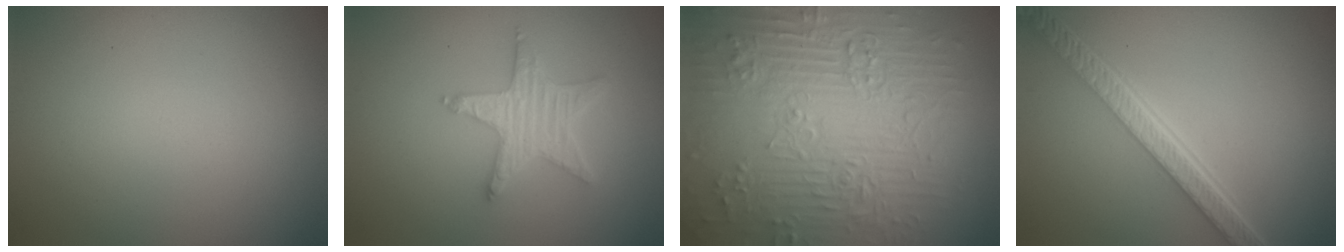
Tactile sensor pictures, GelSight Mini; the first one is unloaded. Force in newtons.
{"total": 3.6, "press": 3.5, "slide": 0.7}
{"total": 11.2, "press": 7.4, "slide": 8.4}
{"total": 5.6, "press": 4.1, "slide": 3.8}